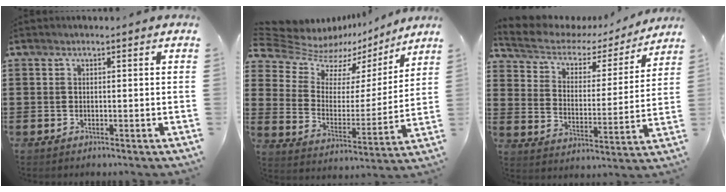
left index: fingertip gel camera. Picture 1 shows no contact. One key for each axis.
{"total": 7.6, "fx": 6.1, "fy": 4.2, "fz": 1.6, "tx": -0.067, "ty": -0.046, "tz": 0.106}
{"total": 4.2, "fx": 3.3, "fy": 2.3, "fz": 1.2, "tx": -0.048, "ty": -0.020, "tz": 0.048}